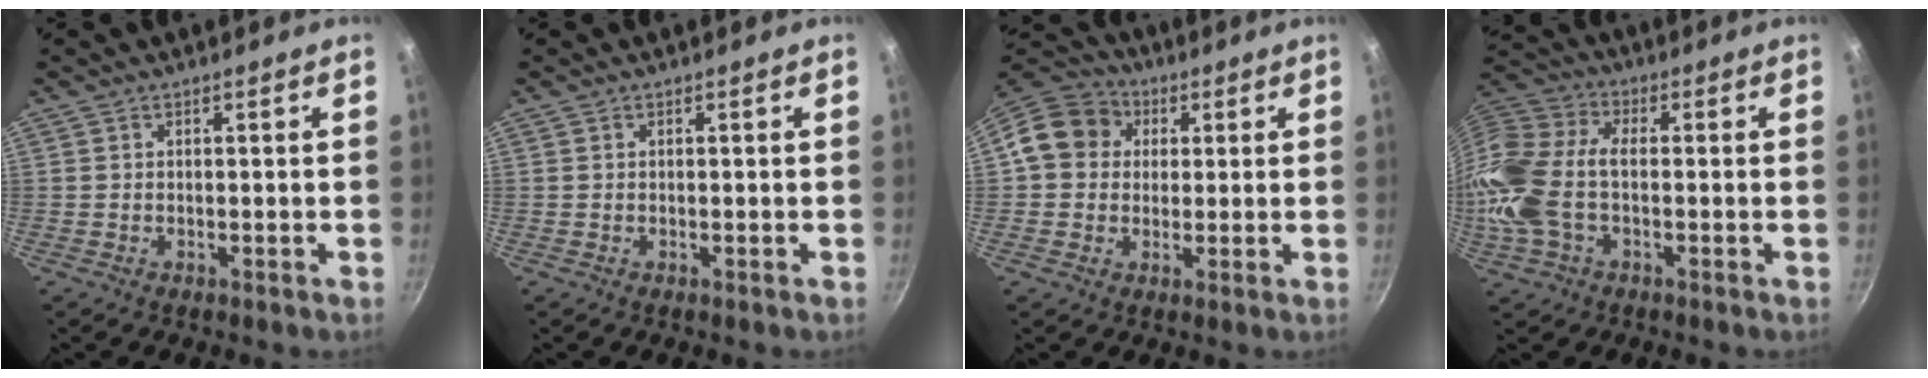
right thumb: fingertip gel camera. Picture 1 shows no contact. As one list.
[{"total": 0.0}, {"total": 11.7, "force": [2.4, 10.2, 5.2], "torque": [-0.070, 0.025, 0.023]}, {"total": 16.2, "force": [-1.8, 9.8, 12.8], "torque": [-0.271, 0.027, -0.053]}]